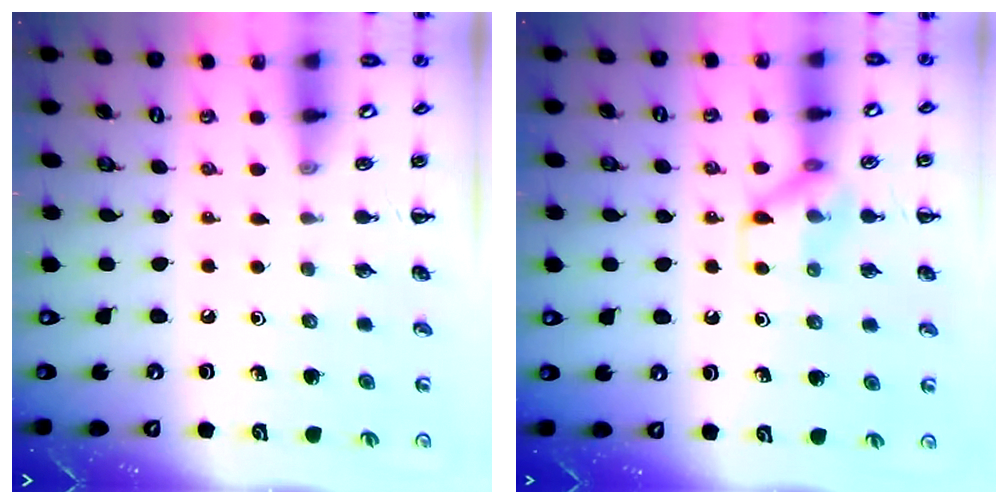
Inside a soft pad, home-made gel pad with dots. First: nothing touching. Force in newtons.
{"total": 8.2, "press": 8.2, "slide": 0.4}